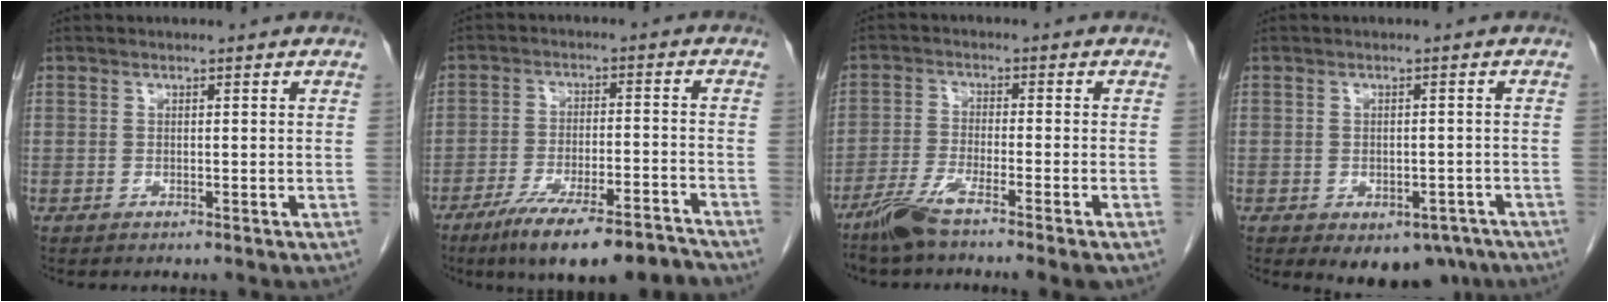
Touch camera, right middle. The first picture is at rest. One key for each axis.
{"total": 14.3, "fx": -11.5, "fy": 2.0, "fz": 8.2, "tx": -0.122, "ty": -0.003, "tz": -0.182}
{"total": 7.1, "fx": -5.2, "fy": -0.4, "fz": 4.7, "tx": -0.092, "ty": -0.020, "tz": -0.101}
{"total": 8.1, "fx": -5.2, "fy": 4.9, "fz": 3.8, "tx": -0.025, "ty": 0.009, "tz": -0.066}